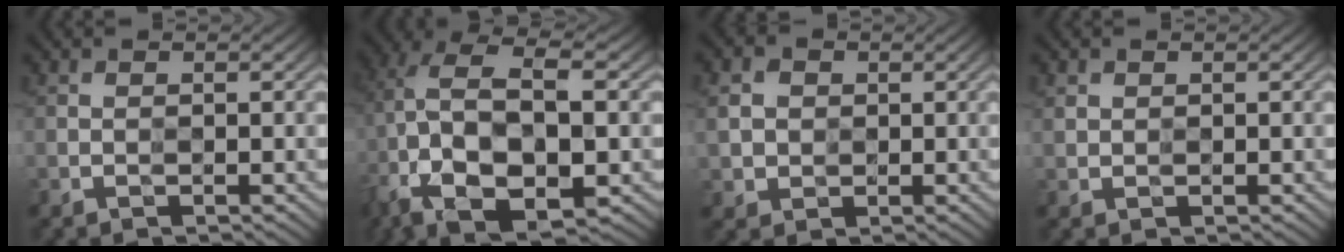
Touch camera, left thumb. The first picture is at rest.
{"total": 14.6, "force": [-3.5, 7.5, 12.1], "torque": [-0.282, -0.001, -0.050]}
{"total": 4.0, "force": [0.5, 3.6, 1.7], "torque": [-0.065, 0.001, 0.012]}
{"total": 1.2, "force": [0.6, 0.9, 0.3], "torque": [-0.008, -0.001, 0.015]}